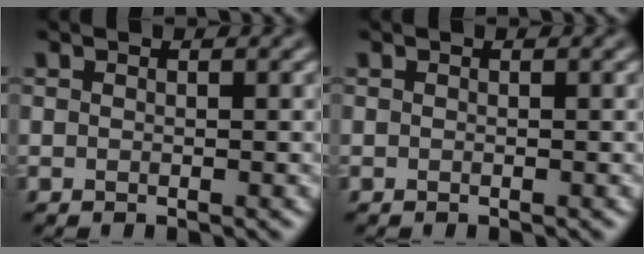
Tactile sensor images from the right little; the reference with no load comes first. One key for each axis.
{"total": 0.0}